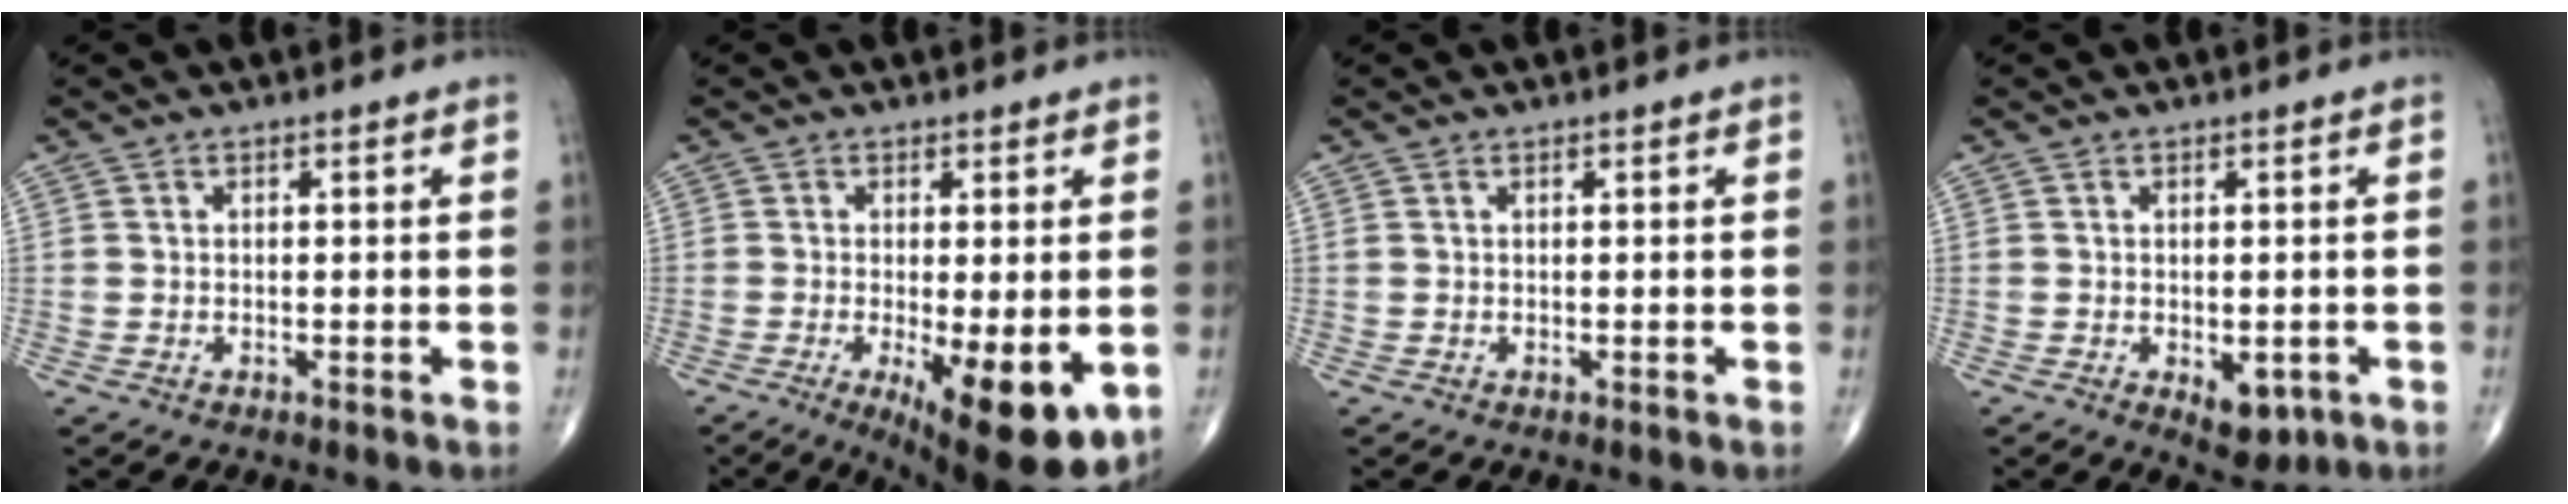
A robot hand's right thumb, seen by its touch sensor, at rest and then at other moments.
{"total": 12.8, "force": [-3.7, 3.9, 11.7], "torque": [-0.150, -0.024, -0.043]}
{"total": 0.0}
{"total": 4.5, "force": [-1.3, 2.6, 3.4], "torque": [-0.025, -0.002, -0.006]}